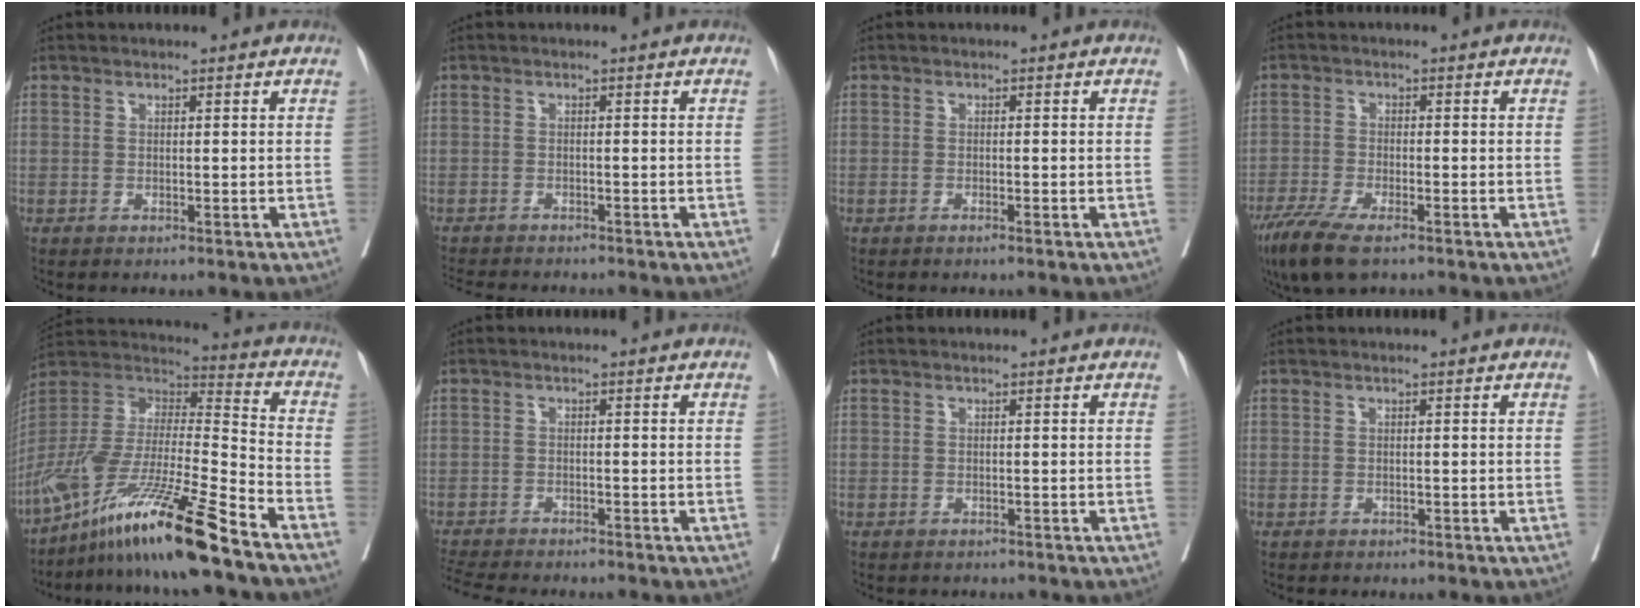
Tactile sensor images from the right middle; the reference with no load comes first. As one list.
[{"total": 8.5, "force": [-7.8, 1.6, 3.0], "torque": [-0.044, -0.009, -0.111]}, {"total": 1.2, "force": [-0.9, -0.1, 0.8], "torque": [-0.018, -0.001, -0.013]}, {"total": 8.0, "force": [-5.6, 1.9, 5.3], "torque": [-0.097, -0.019, -0.097]}, {"total": 21.7, "force": [-15.3, 0.2, 15.4], "torque": [-0.326, -0.044, -0.288]}, {"total": 9.4, "force": [-8.6, 1.2, 3.5], "torque": [-0.055, -0.012, -0.134]}, {"total": 2.8, "force": [-2.6, 0.9, 0.7], "torque": [-0.011, -0.003, -0.033]}, {"total": 1.2, "force": [-1.1, 0.4, 0.2], "torque": [-0.010, -0.002, -0.018]}]